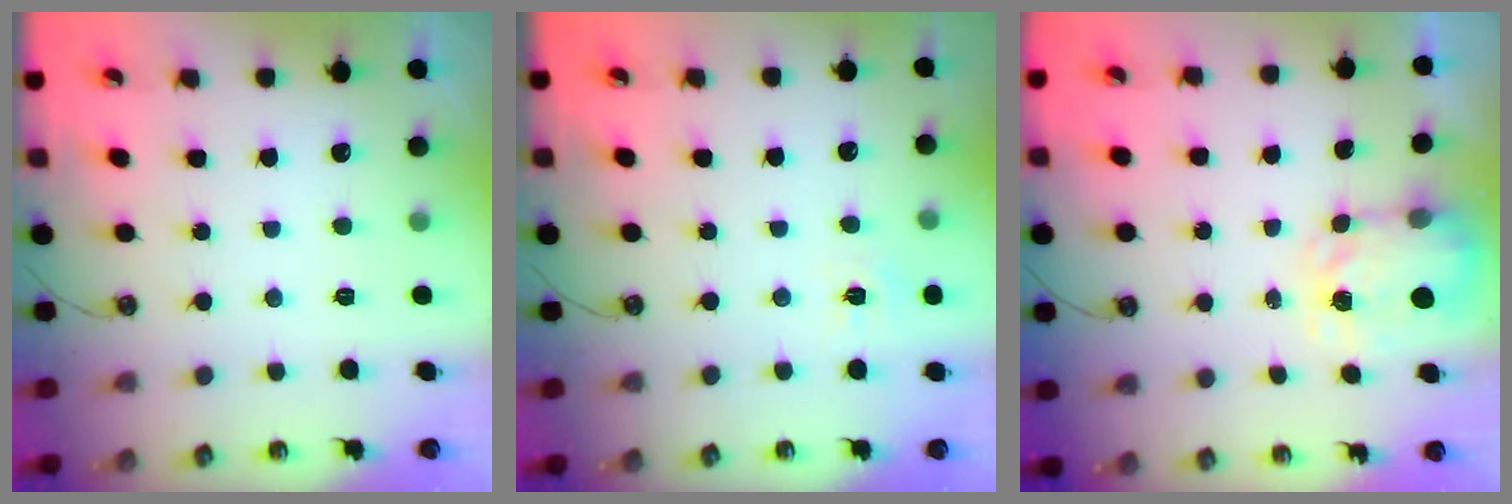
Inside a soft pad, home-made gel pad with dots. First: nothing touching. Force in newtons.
{"total": 4.6, "press": 4.5, "slide": 0.6}
{"total": 3.9, "press": 3.8, "slide": 0.5}